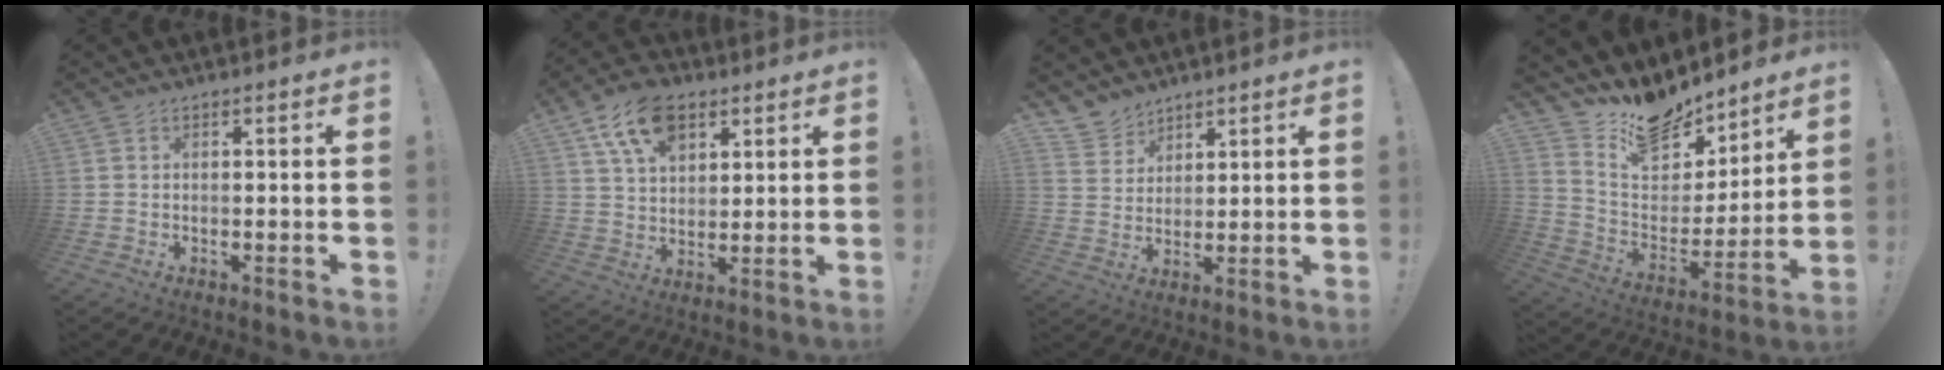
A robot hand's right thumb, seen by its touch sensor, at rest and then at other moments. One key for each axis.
{"total": 13.1, "fx": 7.4, "fy": 8.0, "fz": 7.3, "tx": -0.127, "ty": -0.020, "tz": 0.141}
{"total": 6.7, "fx": 5.5, "fy": 3.8, "fz": 0.4, "tx": -0.016, "ty": -0.040, "tz": 0.109}
{"total": 16.0, "fx": 13.2, "fy": 7.6, "fz": 4.8, "tx": -0.087, "ty": -0.105, "tz": 0.239}